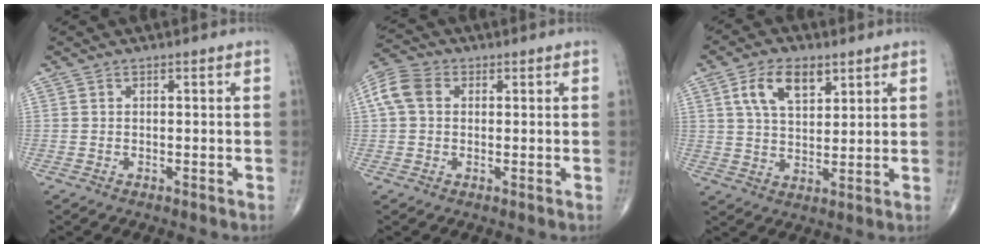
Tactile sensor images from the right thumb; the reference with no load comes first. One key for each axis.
{"total": 6.6, "fx": 1.3, "fy": 5.0, "fz": 4.2, "tx": -0.095, "ty": 0.024, "tz": 0.019}
{"total": 9.0, "fx": 4.2, "fy": 4.9, "fz": 6.3, "tx": -0.097, "ty": -0.014, "tz": 0.079}